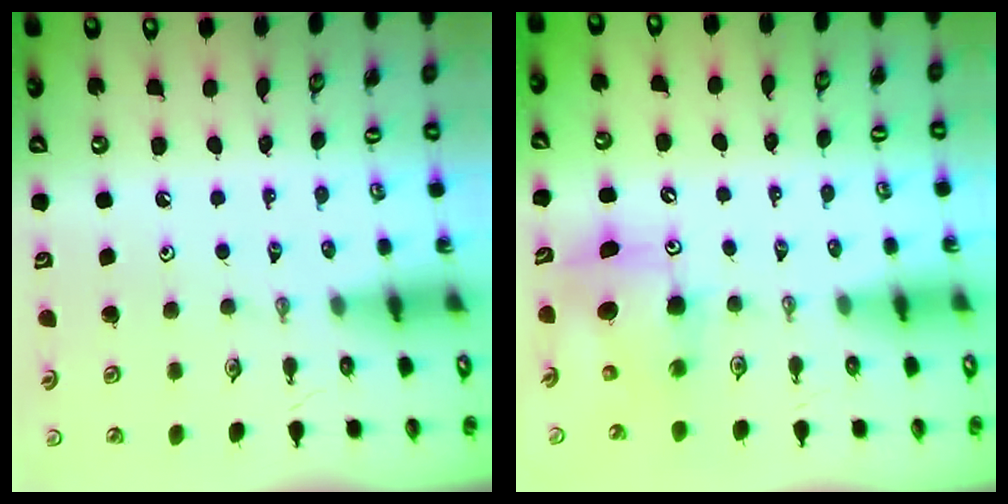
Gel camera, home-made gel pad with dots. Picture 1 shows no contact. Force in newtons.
{"total": 7.9, "press": 7.6, "slide": 2.3}